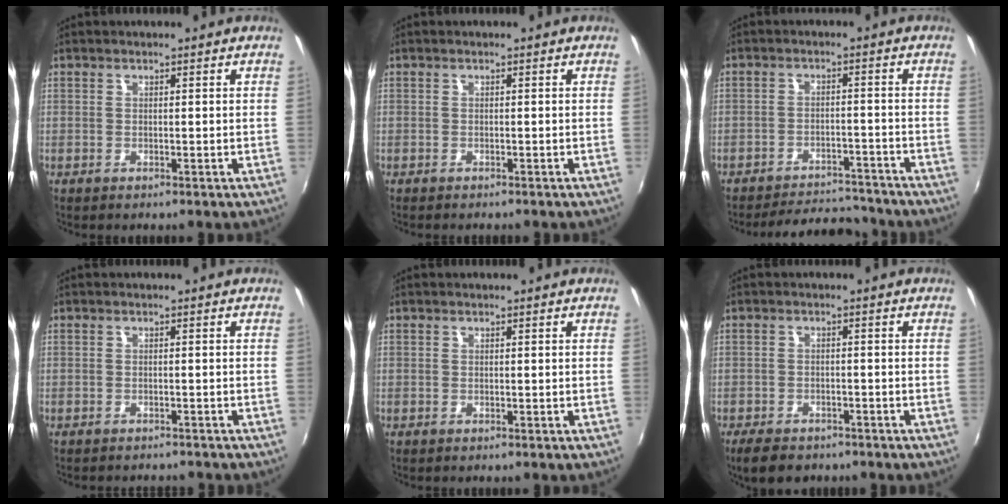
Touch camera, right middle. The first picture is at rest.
{"total": 1.0, "force": [-0.9, 0.2, 0.3], "torque": [-0.008, -0.006, -0.014]}
{"total": 10.2, "force": [-9.6, 2.5, 2.3], "torque": [-0.061, 0.016, -0.127]}
{"total": 3.5, "force": [-3.3, 0.8, 1.0], "torque": [-0.026, -0.009, -0.044]}
{"total": 0.0}
{"total": 6.6, "force": [-5.1, 3.0, 2.8], "torque": [-0.073, -0.013, -0.084]}